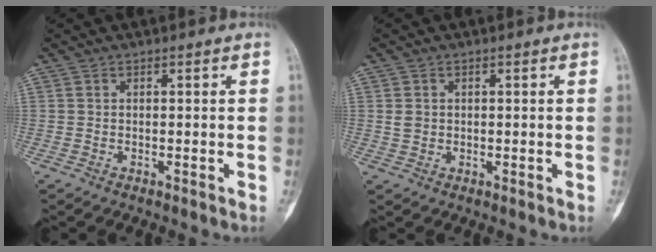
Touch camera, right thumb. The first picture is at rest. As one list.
[{"total": 1.8, "force": [0.3, 1.6, 0.8], "torque": [-0.008, 0.001, 0.010]}]